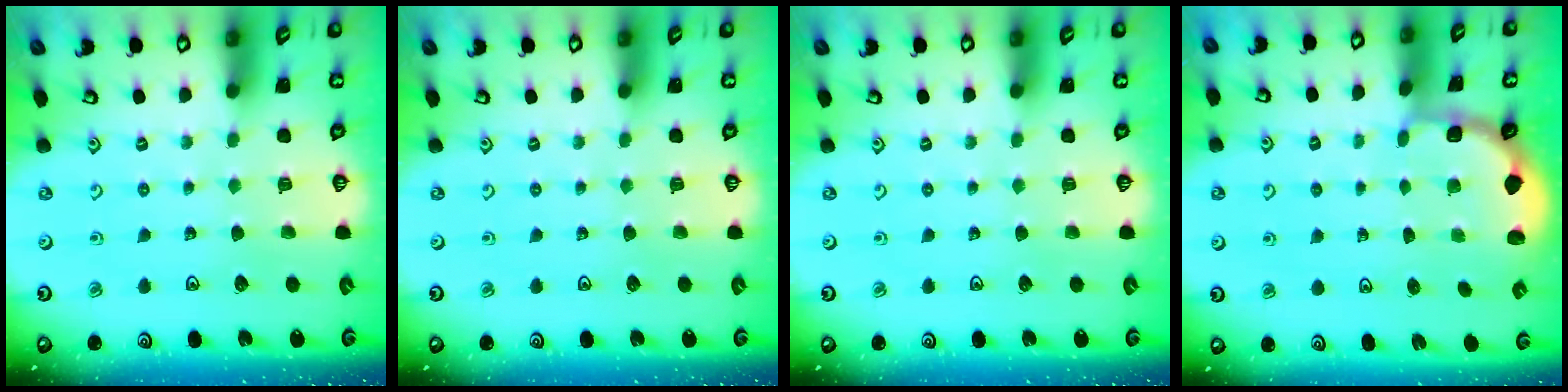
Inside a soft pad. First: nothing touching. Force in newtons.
{"total": 0.0}
{"total": 0.0}
{"total": 1.9, "press": 1.8, "slide": 0.7}